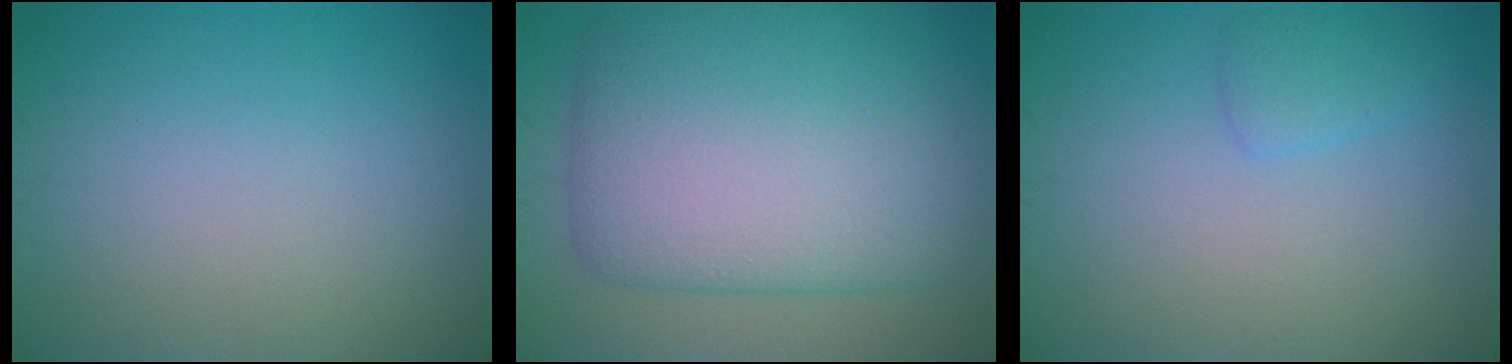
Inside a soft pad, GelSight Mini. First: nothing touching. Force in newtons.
{"total": 12.3, "press": 12.3, "slide": 0.2}
{"total": 1.5, "press": 1.5, "slide": 0.1}